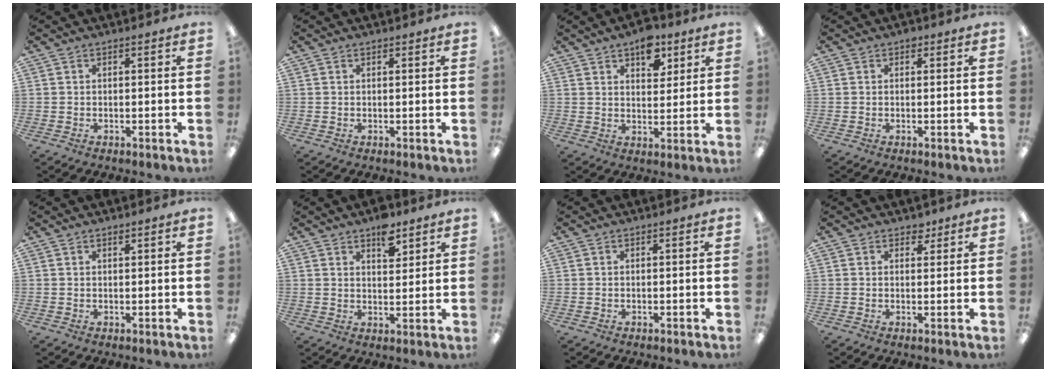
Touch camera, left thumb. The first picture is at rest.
{"total": 0.8, "force": [0.6, 0.4, 0.5], "torque": [-0.011, 0.000, 0.011]}
{"total": 8.6, "force": [5.2, 4.8, 4.9], "torque": [-0.043, -0.027, 0.085]}
{"total": 1.3, "force": [0.7, 0.8, 0.7], "torque": [-0.006, -0.002, 0.011]}
{"total": 0.9, "force": [0.7, 0.3, 0.4], "torque": [-0.009, 0.001, 0.013]}
{"total": 6.7, "force": [4.6, 3.4, 3.6], "torque": [-0.034, -0.025, 0.075]}
{"total": 0.0}
{"total": 2.8, "force": [1.9, 1.7, 1.0], "torque": [-0.005, -0.004, 0.033]}